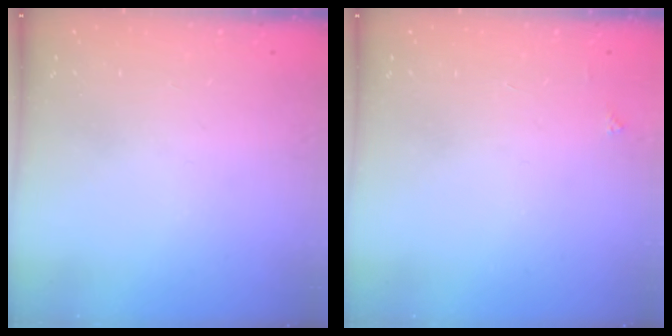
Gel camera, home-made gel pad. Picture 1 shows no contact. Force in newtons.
{"total": 2.0, "press": 2.0, "slide": 0.3}